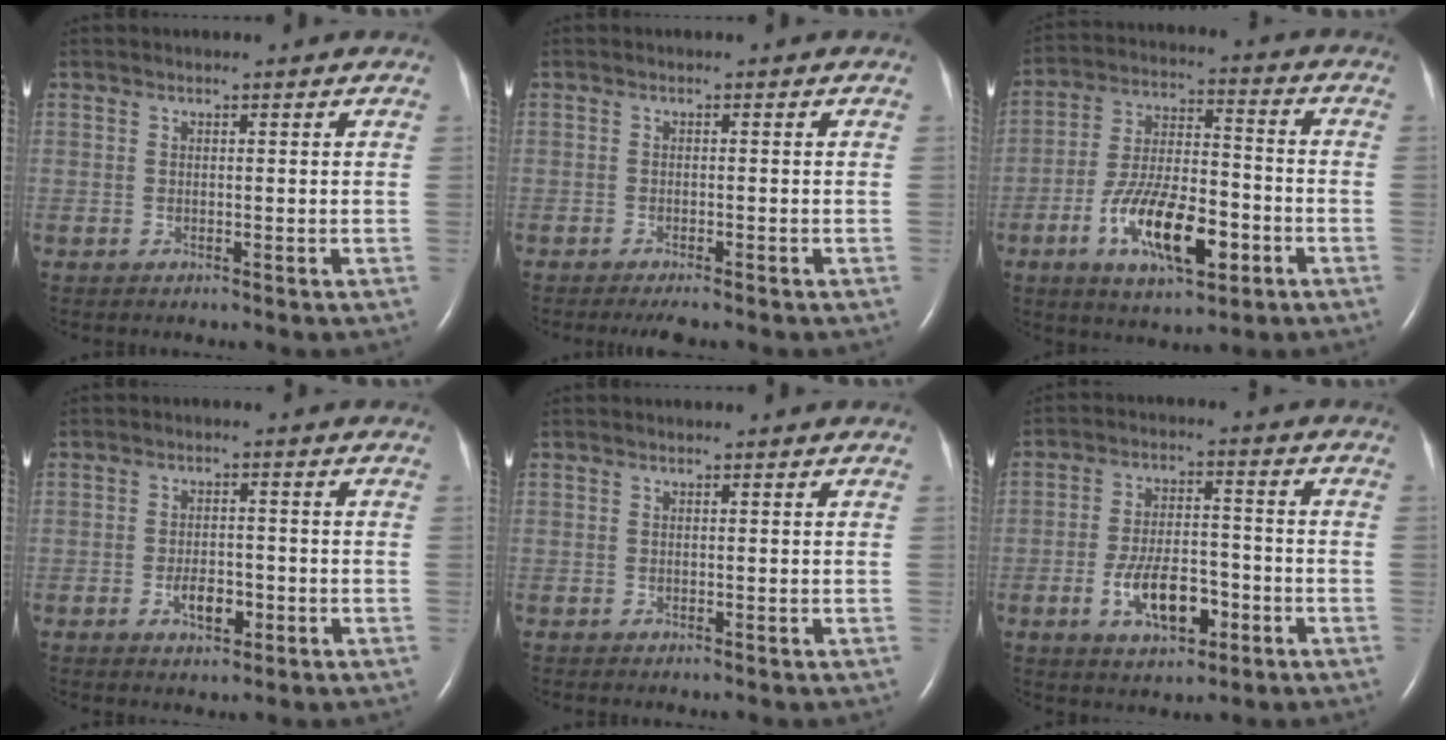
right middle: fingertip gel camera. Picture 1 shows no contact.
{"total": 3.0, "force": [-2.5, 0.5, 1.7], "torque": [-0.025, -0.006, -0.035]}
{"total": 14.1, "force": [-5.7, 4.9, 11.9], "torque": [-0.226, 0.004, -0.095]}
{"total": 4.0, "force": [-1.6, 1.9, 3.1], "torque": [-0.057, 0.002, -0.023]}
{"total": 0.0}
{"total": 9.1, "force": [-3.6, 4.0, 7.3], "torque": [-0.140, 0.005, -0.059]}